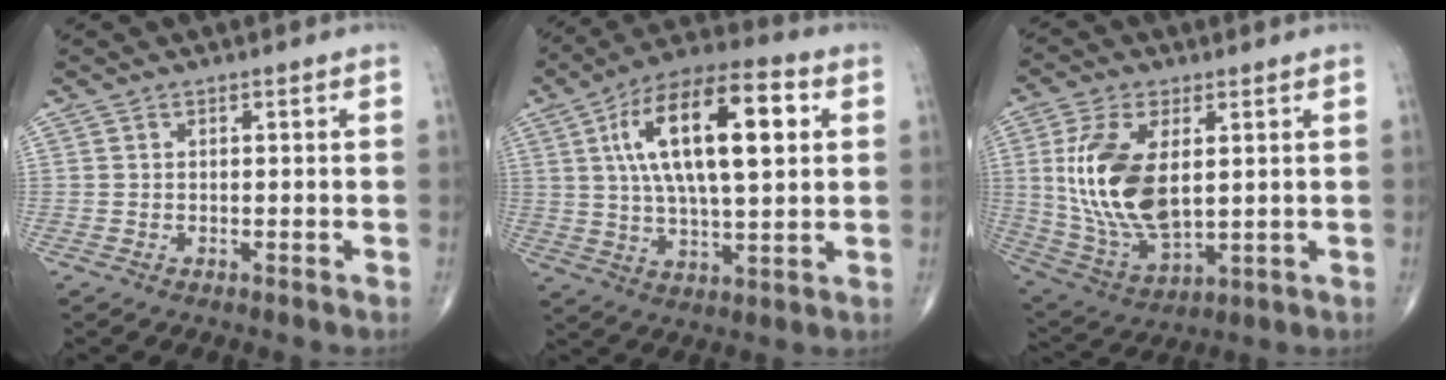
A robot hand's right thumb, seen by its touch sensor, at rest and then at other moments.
{"total": 20.7, "force": [5.3, 8.1, 18.3], "torque": [-0.307, 0.011, 0.082]}
{"total": 16.9, "force": [2.7, 8.8, 14.1], "torque": [-0.283, -0.018, 0.065]}